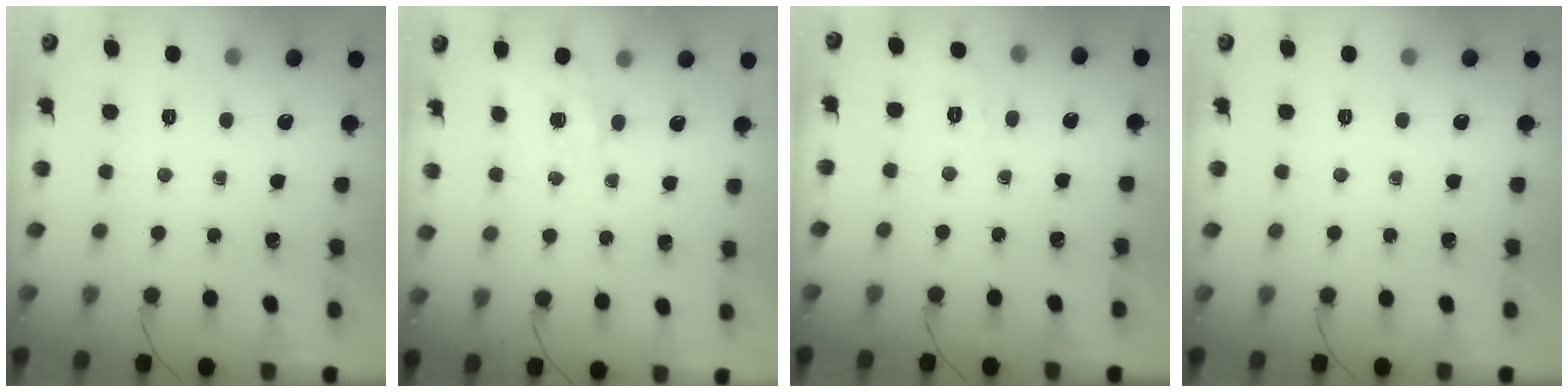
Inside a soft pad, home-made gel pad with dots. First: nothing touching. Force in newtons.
{"total": 4.5, "press": 4.4, "slide": 1.1}
{"total": 1.7, "press": 0.2, "slide": 1.7}
{"total": 0.0}